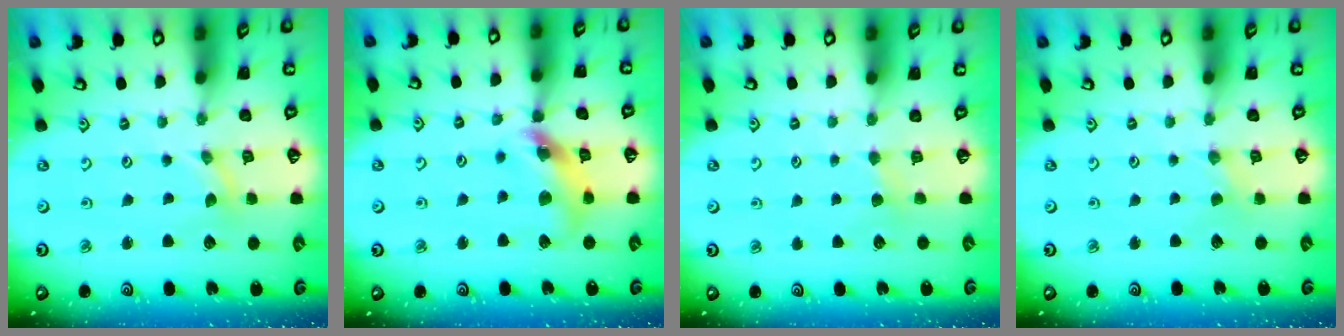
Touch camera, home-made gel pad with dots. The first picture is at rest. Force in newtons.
{"total": 13.2, "press": 13.1, "slide": 1.7}
{"total": 2.3, "press": 2.2, "slide": 0.3}
{"total": 0.0}